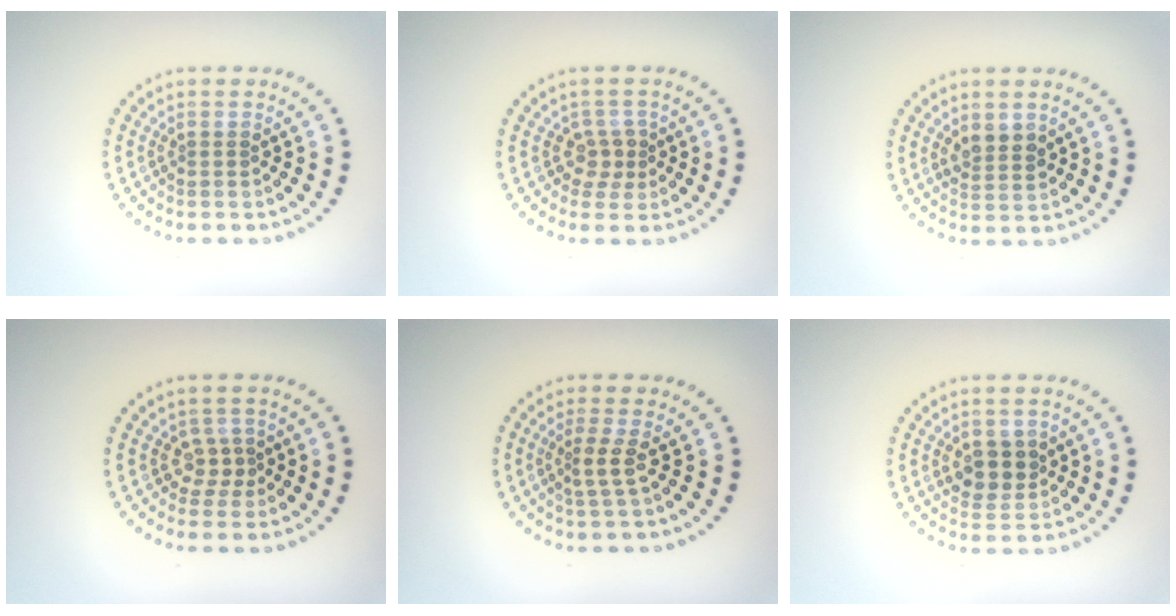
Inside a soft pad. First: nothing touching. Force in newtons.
{"total": 1.9, "press": 1.5, "slide": 1.1}
{"total": 1.8, "press": 1.7, "slide": 0.6}
{"total": 1.7, "press": 1.2, "slide": 1.2}
{"total": 1.7, "press": 1.3, "slide": 1.2}
{"total": 2.9, "press": 2.8, "slide": 1.0}